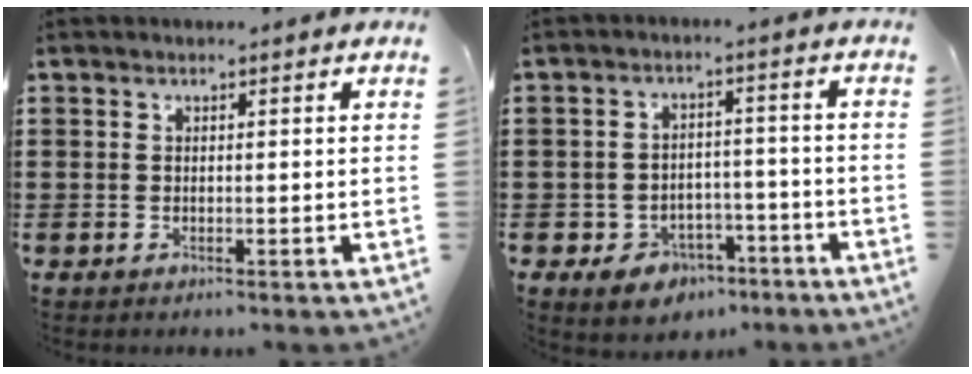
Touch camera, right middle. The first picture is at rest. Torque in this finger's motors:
{"motor_torque": [1.44, -0.70, 0.48, 0.09]}